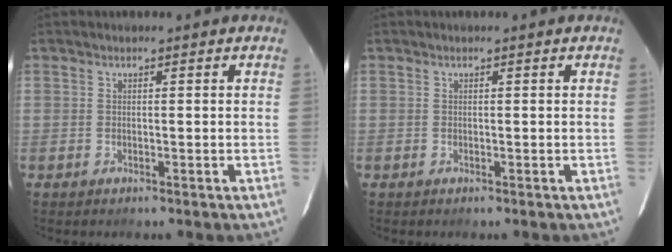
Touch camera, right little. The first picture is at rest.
{"total": 0.0}